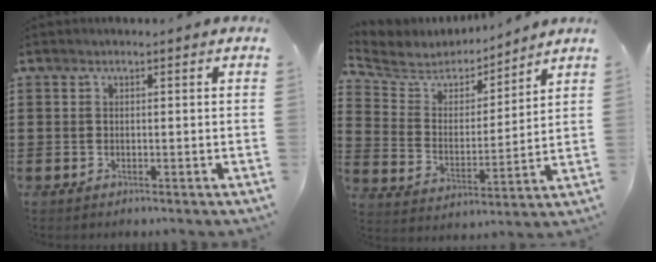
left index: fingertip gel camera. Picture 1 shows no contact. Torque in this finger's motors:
{"motor_torque": [-0.25, 0.36, 0.08, 0.01]}